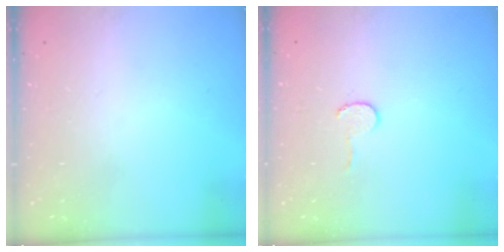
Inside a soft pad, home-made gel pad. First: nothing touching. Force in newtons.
{"total": 3.7, "press": 3.7, "slide": 0.4}